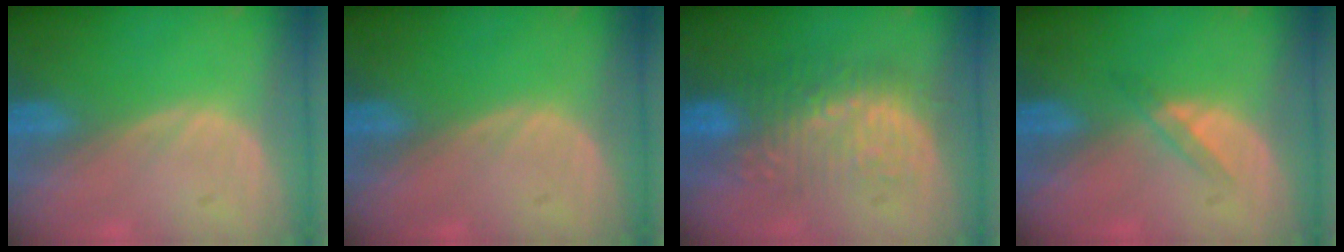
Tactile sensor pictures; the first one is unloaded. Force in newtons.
{"total": 0.0}
{"total": 8.8, "press": 8.6, "slide": 1.4}
{"total": 2.3, "press": 2.0, "slide": 1.0}